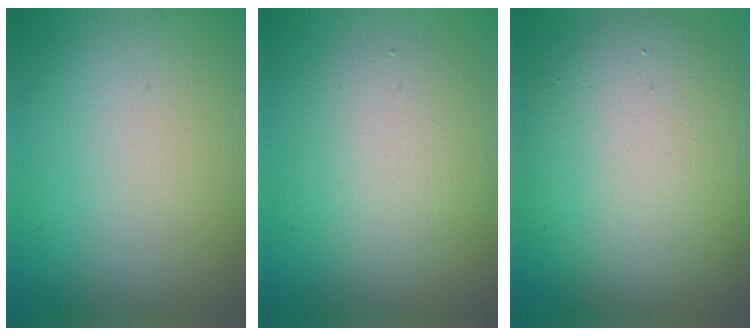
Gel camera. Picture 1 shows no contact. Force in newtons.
{"total": 4.2, "press": 4.2, "slide": 0.0}
{"total": 11.2, "press": 11.2, "slide": 0.4}